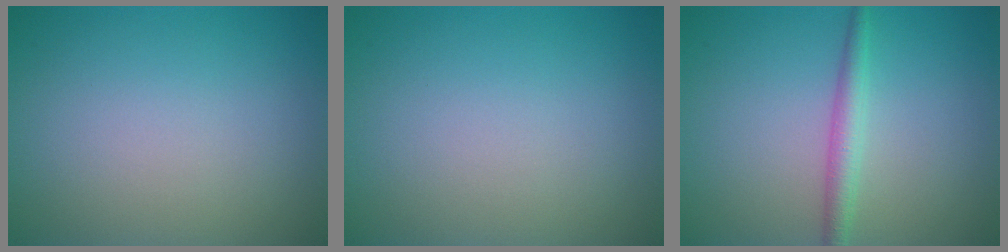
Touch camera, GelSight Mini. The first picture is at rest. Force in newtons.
{"total": 0.0}
{"total": 2.2, "press": 2.2, "slide": 0.1}